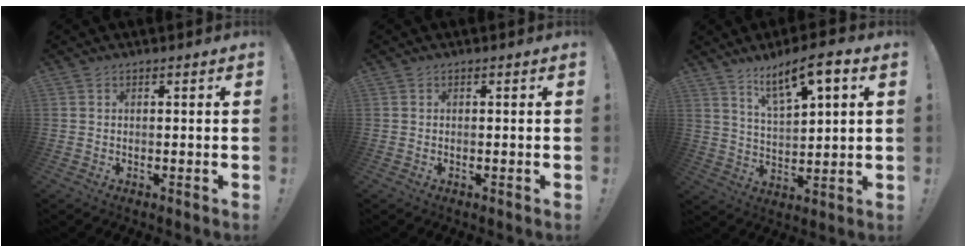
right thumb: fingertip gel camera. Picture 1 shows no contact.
{"total": 0.0}
{"total": 10.7, "force": [6.5, 2.9, 8.1], "torque": [-0.135, -0.027, 0.108]}